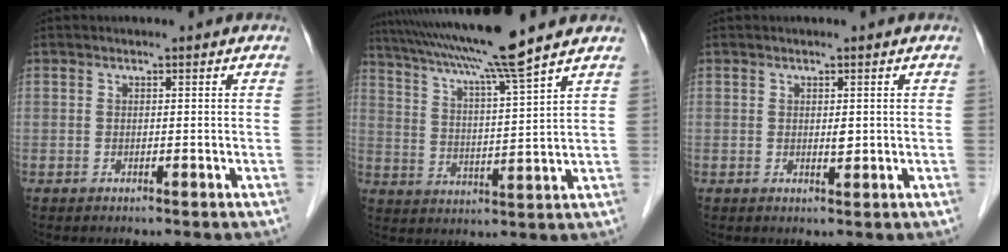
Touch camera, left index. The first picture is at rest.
{"total": 14.0, "force": [11.4, -2.1, 7.7], "torque": [-0.137, 0.004, 0.182]}
{"total": 1.1, "force": [0.2, 0.4, 1.0], "torque": [-0.015, -0.002, 0.004]}